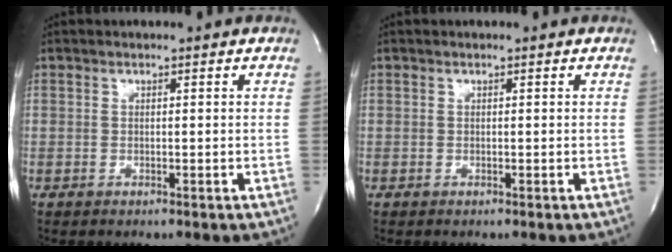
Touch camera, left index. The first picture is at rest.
{"total": 0.0}